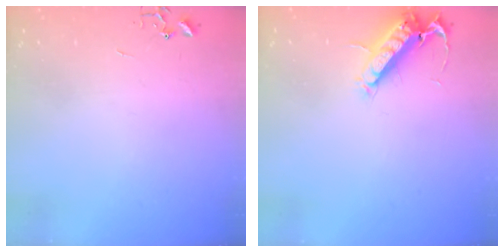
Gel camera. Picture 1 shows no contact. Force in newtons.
{"total": 13.1, "press": 13.0, "slide": 2.0}